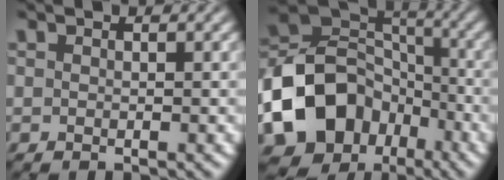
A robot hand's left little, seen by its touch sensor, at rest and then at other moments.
{"total": 12.9, "force": [-5.3, 9.9, 6.4], "torque": [-0.151, -0.004, -0.099]}